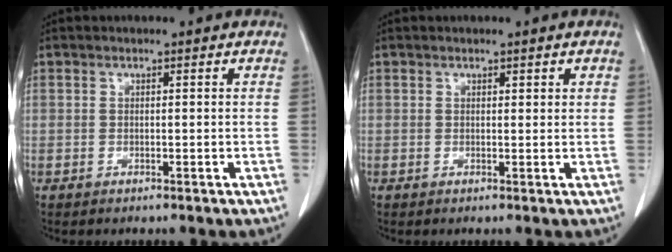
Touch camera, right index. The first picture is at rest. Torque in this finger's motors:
{"motor_torque": [-0.22, 0.04, -0.02, -0.01]}